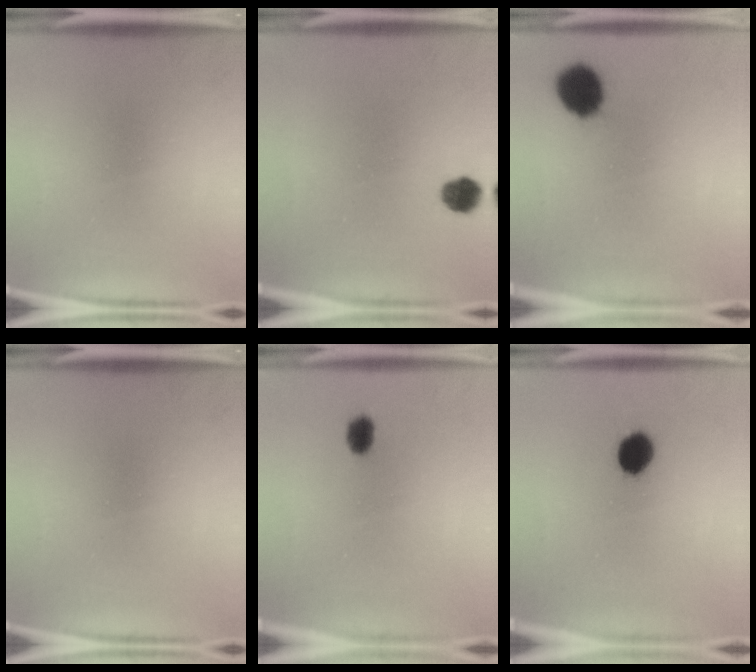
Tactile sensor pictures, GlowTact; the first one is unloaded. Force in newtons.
{"total": 4.1}
{"total": 9.1}
{"total": 0.0}
{"total": 2.8}
{"total": 6.8}